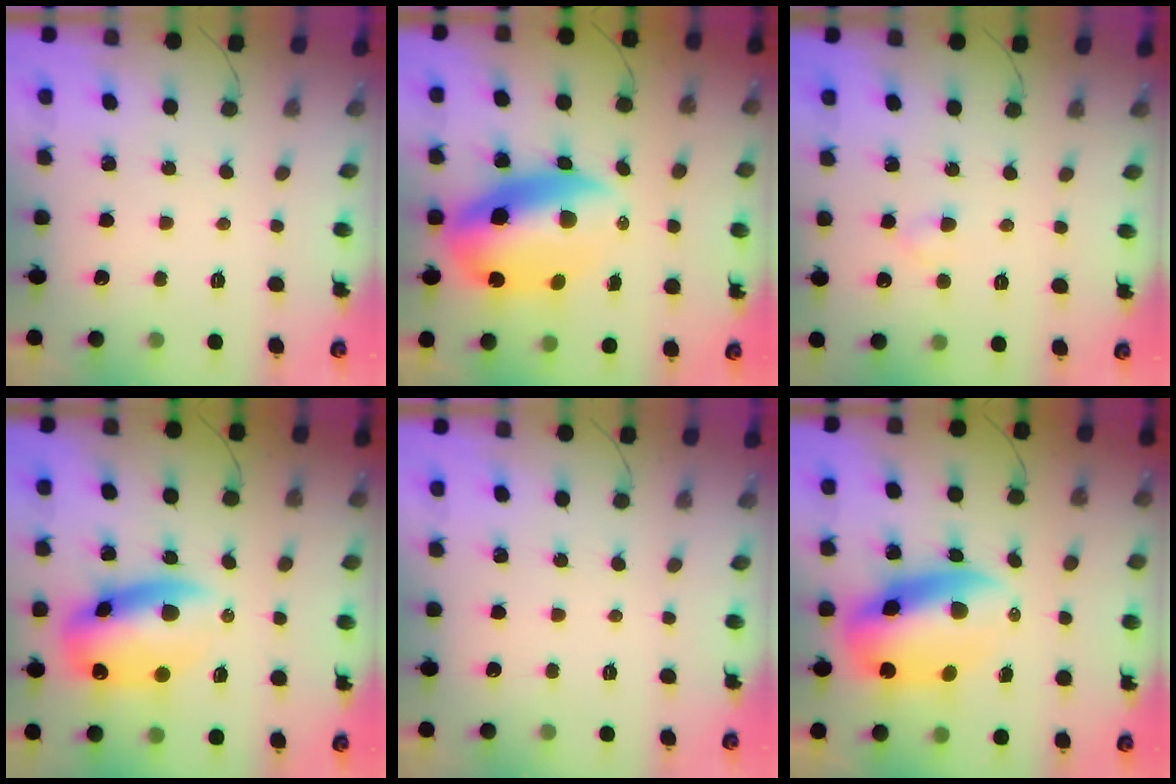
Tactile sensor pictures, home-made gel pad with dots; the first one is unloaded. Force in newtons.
{"total": 14.4, "press": 14.1, "slide": 3.0}
{"total": 2.4, "press": 2.2, "slide": 1.0}
{"total": 13.8, "press": 13.4, "slide": 3.2}
{"total": 0.0}
{"total": 13.7, "press": 13.2, "slide": 3.6}